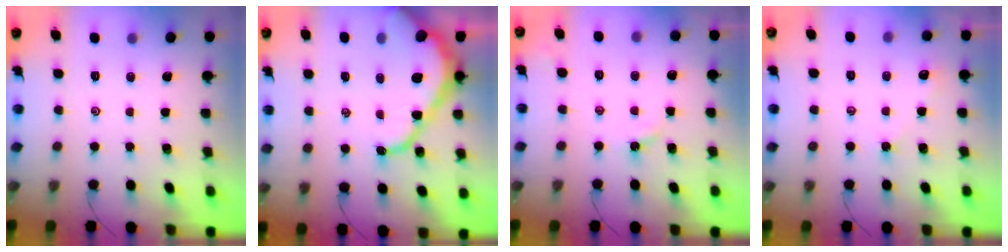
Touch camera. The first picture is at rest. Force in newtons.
{"total": 13.5, "press": 13.4, "slide": 1.7}
{"total": 2.7, "press": 2.7, "slide": 0.4}
{"total": 1.9, "press": 1.8, "slide": 0.4}